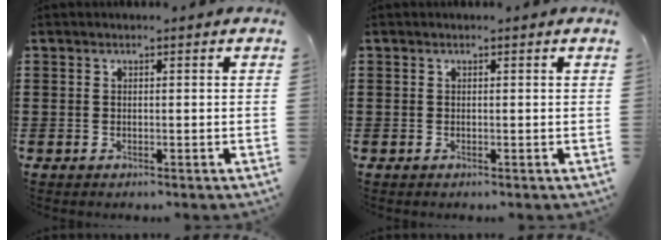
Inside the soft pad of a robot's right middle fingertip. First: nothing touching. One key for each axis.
{"total": 0.0}